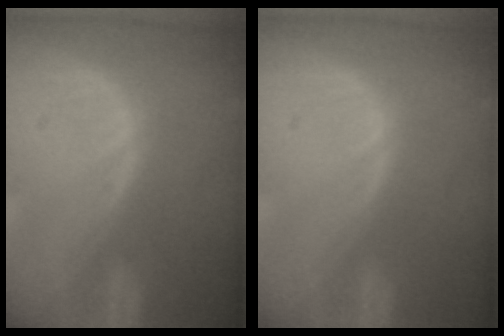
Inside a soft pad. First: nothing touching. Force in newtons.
{"total": 0.0}